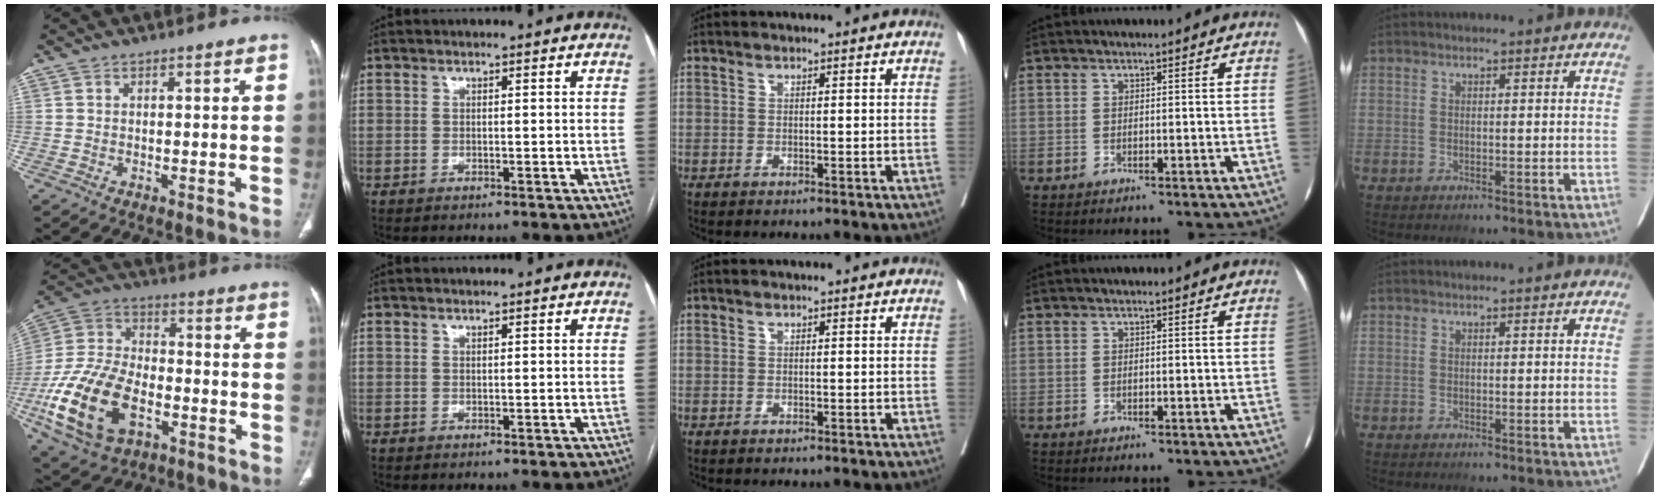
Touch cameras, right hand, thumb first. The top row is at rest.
{"thumb": {"total": 20.2, "force": [-7.2, 12.3, 14.4], "torque": [-0.277, 0.026, -0.125]}}